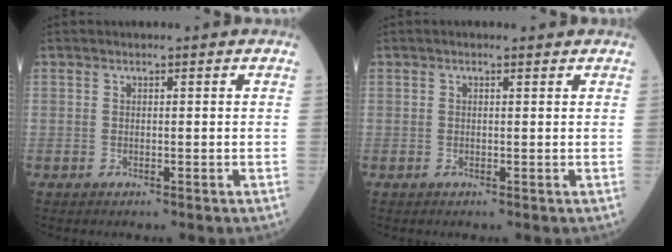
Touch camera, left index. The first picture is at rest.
{"total": 0.8, "force": [0.6, 0.1, 0.5], "torque": [-0.011, 0.006, 0.008]}